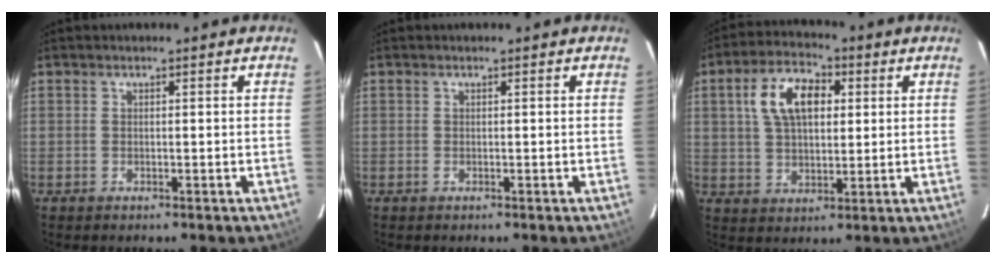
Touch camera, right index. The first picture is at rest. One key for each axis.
{"total": 0.0}
{"total": 11.1, "fx": 3.1, "fy": 6.4, "fz": 8.5, "tx": -0.160, "ty": 0.027, "tz": 0.054}